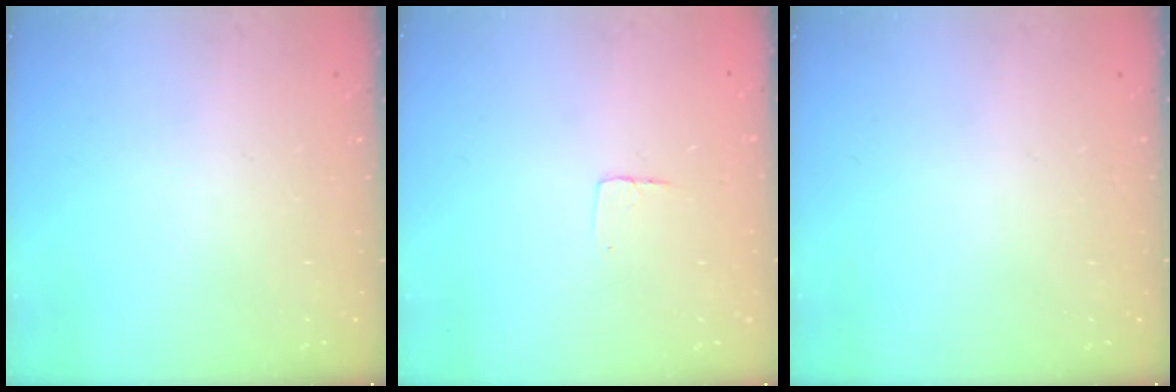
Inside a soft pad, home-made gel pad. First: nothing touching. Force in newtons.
{"total": 2.9, "press": 2.9, "slide": 0.2}
{"total": 0.0}